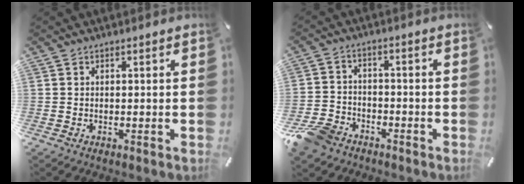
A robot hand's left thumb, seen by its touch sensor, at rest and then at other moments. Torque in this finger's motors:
{"motor_torque": [-0.35, 1.07, 0.94, 0.93, 0.16]}